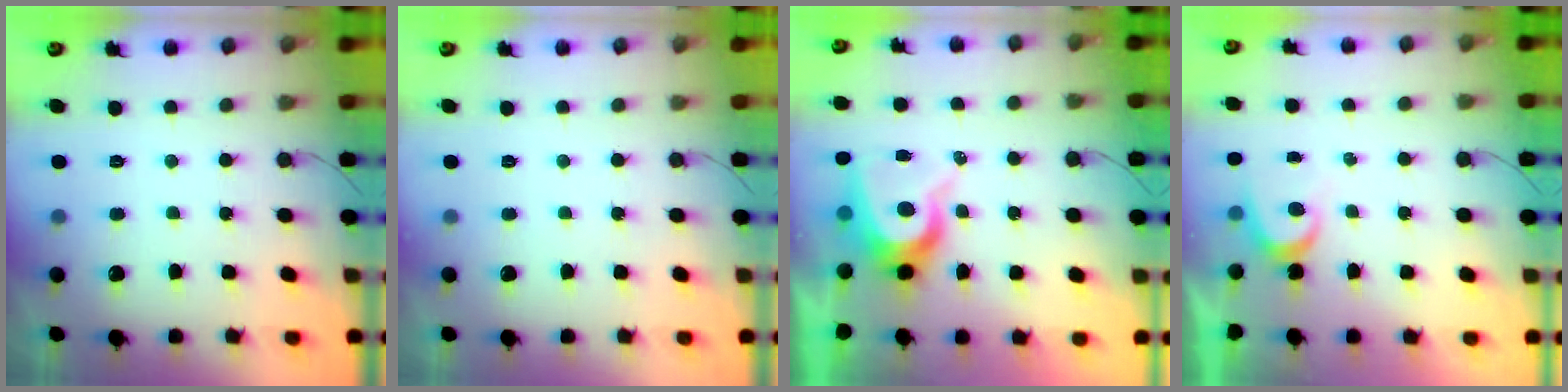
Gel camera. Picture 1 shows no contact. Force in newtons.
{"total": 0.0}
{"total": 8.5, "press": 8.5, "slide": 0.9}
{"total": 3.4, "press": 3.4, "slide": 0.4}